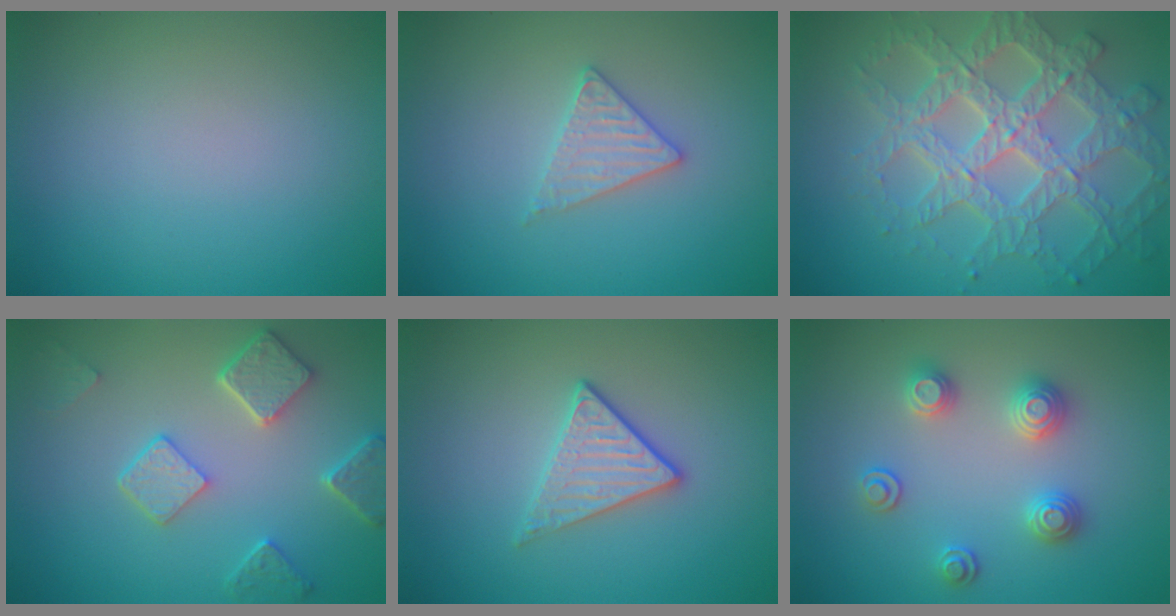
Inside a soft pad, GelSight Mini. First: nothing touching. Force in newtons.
{"total": 2.4, "press": 2.4, "slide": 0.3}
{"total": 7.5, "press": 6.2, "slide": 4.3}
{"total": 4.7, "press": 3.7, "slide": 2.9}
{"total": 2.8, "press": 2.5, "slide": 1.2}
{"total": 2.9, "press": 2.8, "slide": 0.8}